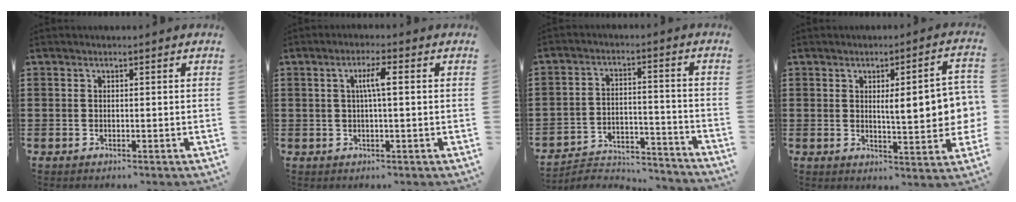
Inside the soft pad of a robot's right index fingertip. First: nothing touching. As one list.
[{"total": 3.6, "force": [0.4, 0.4, 3.5], "torque": [-0.067, 0.003, 0.003]}, {"total": 4.9, "force": [-4.7, 1.1, 0.9], "torque": [-0.016, 0.012, -0.095]}, {"total": 8.4, "force": [0.7, 1.8, 8.2], "torque": [-0.116, -0.010, 0.004]}]